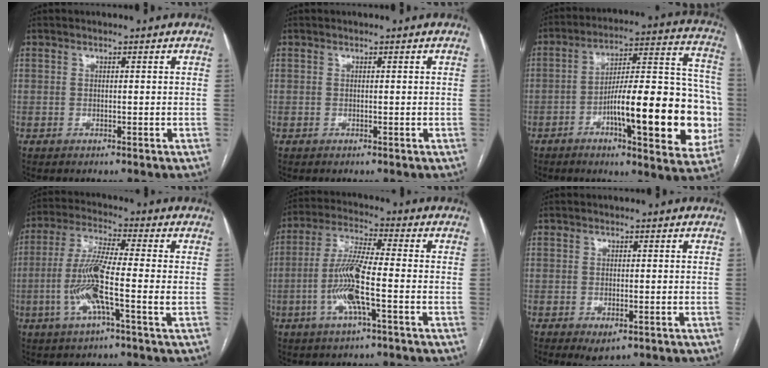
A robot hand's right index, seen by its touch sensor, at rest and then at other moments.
{"total": 0.0}
{"total": 22.5, "force": [-5.9, 4.7, 21.2], "torque": [-0.252, 0.026, -0.075]}
{"total": 10.1, "force": [-2.2, 0.4, 9.9], "torque": [-0.202, -0.002, -0.050]}
{"total": 9.9, "force": [-2.6, 0.9, 9.5], "torque": [-0.197, 0.000, -0.056]}
{"total": 2.5, "force": [-1.1, 1.1, 2.0], "torque": [-0.030, -0.004, -0.007]}